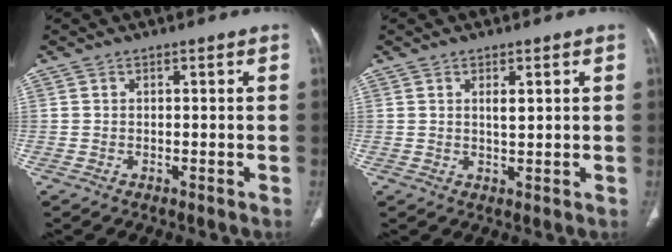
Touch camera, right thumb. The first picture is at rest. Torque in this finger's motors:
{"motor_torque": [0.26, -0.36, -0.27, 0.08, 0.09]}